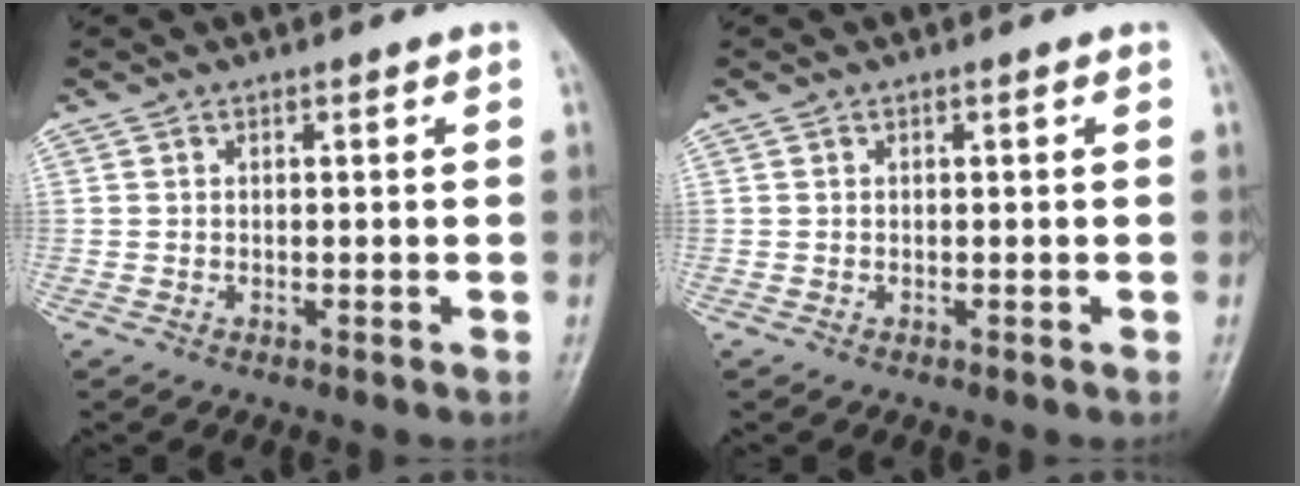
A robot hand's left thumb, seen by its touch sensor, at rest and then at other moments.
{"total": 0.0}